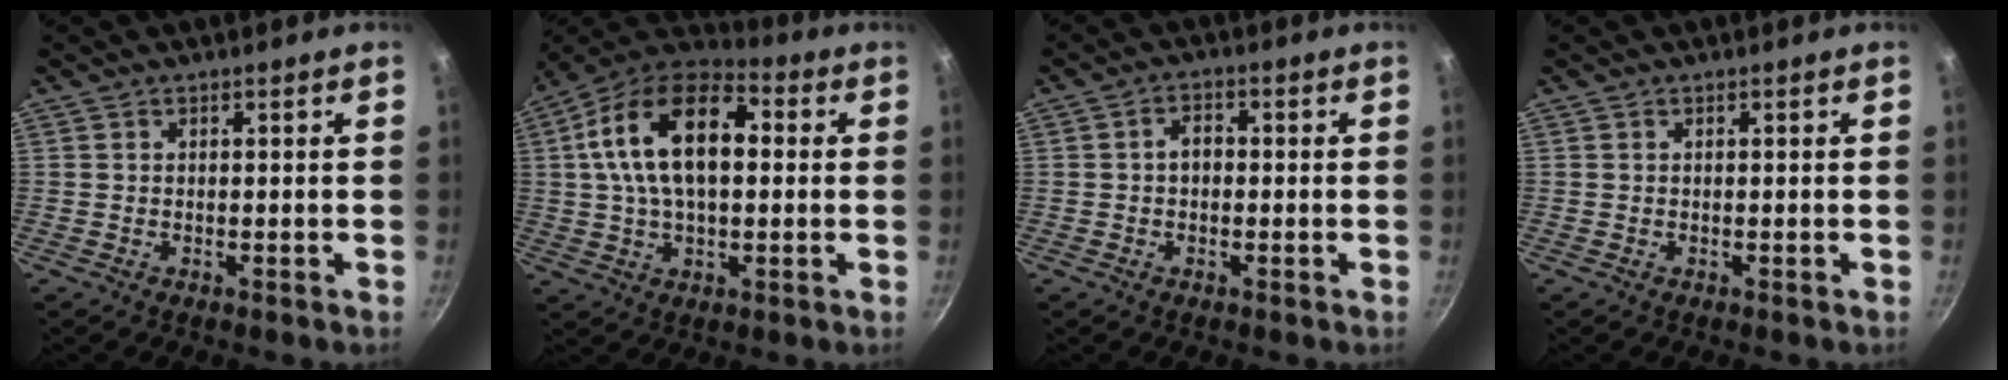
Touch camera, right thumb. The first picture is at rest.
{"total": 18.7, "force": [2.8, 10.7, 15.1], "torque": [-0.243, 0.028, 0.030]}
{"total": 2.9, "force": [0.0, 2.1, 2.0], "torque": [-0.021, 0.010, -0.005]}
{"total": 0.0}